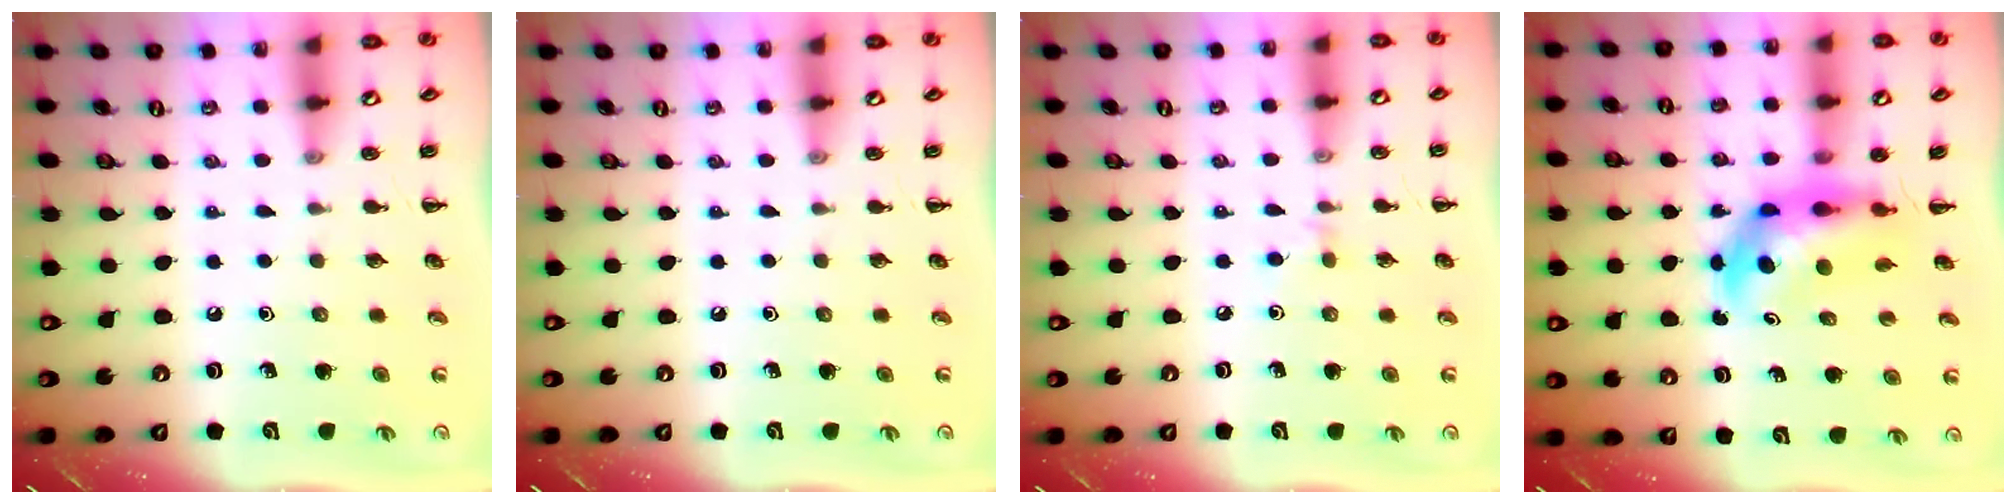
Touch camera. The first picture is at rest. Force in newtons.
{"total": 0.0}
{"total": 3.7, "press": 3.4, "slide": 1.4}
{"total": 6.9, "press": 6.6, "slide": 2.0}